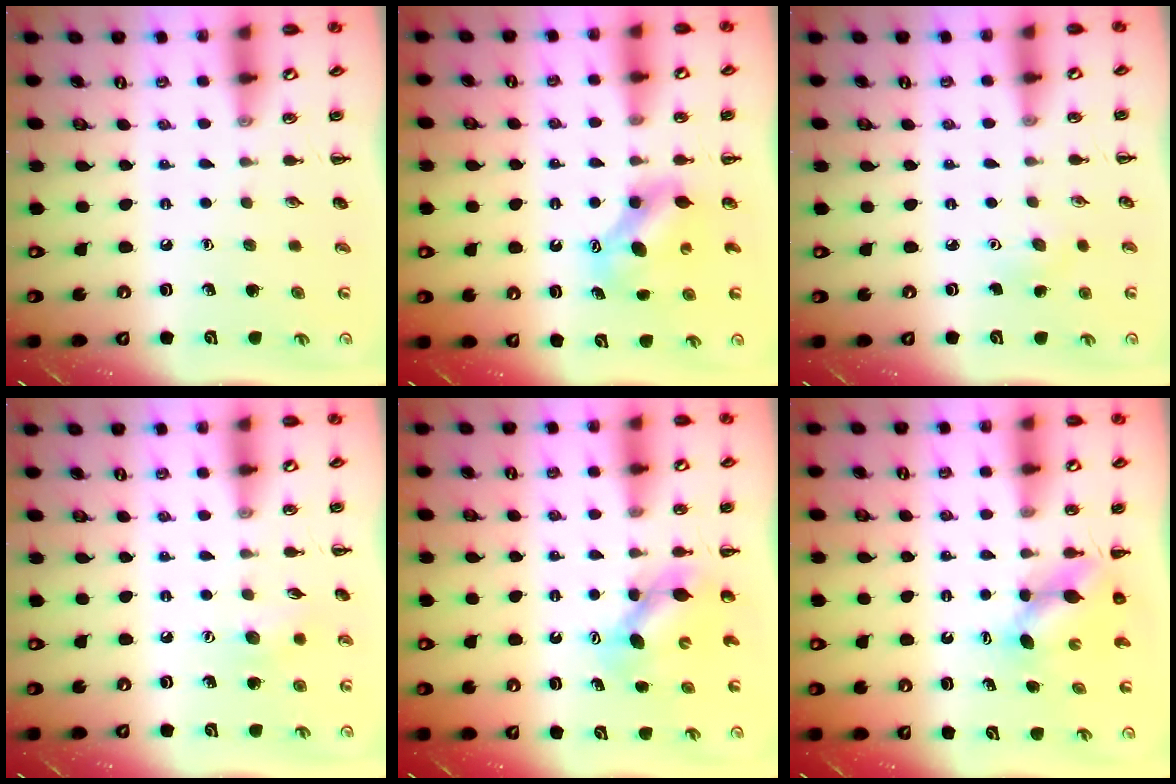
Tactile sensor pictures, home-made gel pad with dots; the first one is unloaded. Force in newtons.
{"total": 7.7, "press": 7.7, "slide": 0.6}
{"total": 2.8, "press": 2.8, "slide": 0.7}
{"total": 5.5, "press": 5.4, "slide": 1.1}
{"total": 6.4, "press": 6.3, "slide": 1.0}
{"total": 4.6, "press": 4.6, "slide": 0.3}